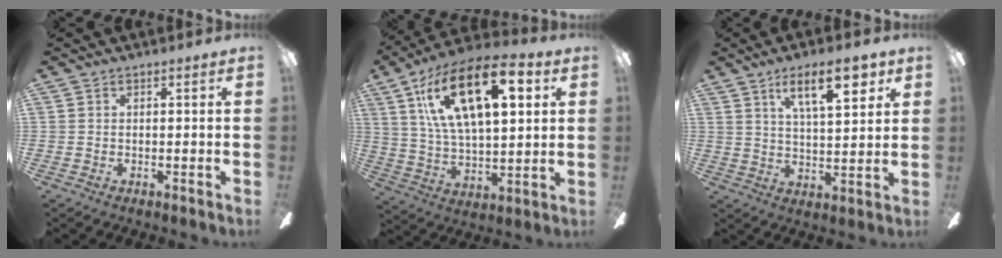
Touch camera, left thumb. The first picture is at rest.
{"total": 23.5, "force": [10.7, 10.7, 18.0], "torque": [-0.327, -0.029, 0.169]}
{"total": 13.3, "force": [7.1, 4.8, 10.1], "torque": [-0.140, -0.022, 0.114]}